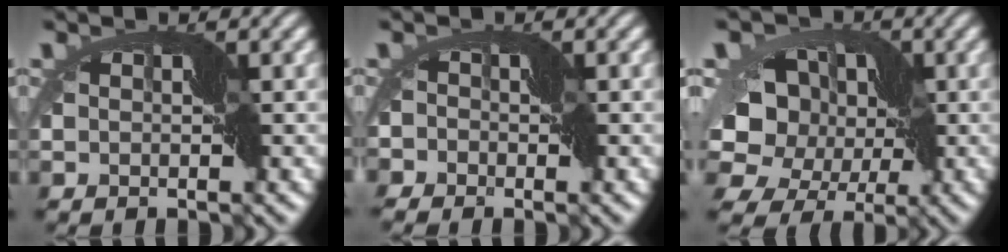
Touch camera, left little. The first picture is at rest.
{"total": 3.3, "force": [-2.5, 2.2, 0.2], "torque": [0.013, 0.004, -0.043]}
{"total": 10.9, "force": [-0.2, 9.0, 6.1], "torque": [-0.076, 0.008, -0.029]}